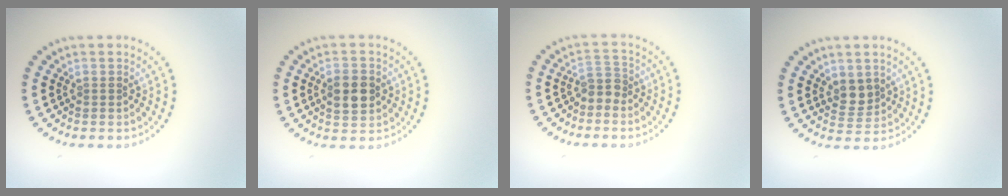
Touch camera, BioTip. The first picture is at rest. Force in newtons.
{"total": 3.6, "press": 3.6, "slide": 0.1}
{"total": 1.9, "press": 1.5, "slide": 1.2}
{"total": 2.1, "press": 1.9, "slide": 1.0}